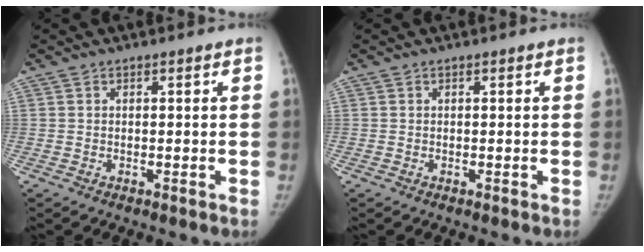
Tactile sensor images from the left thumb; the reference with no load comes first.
{"total": 0.0}